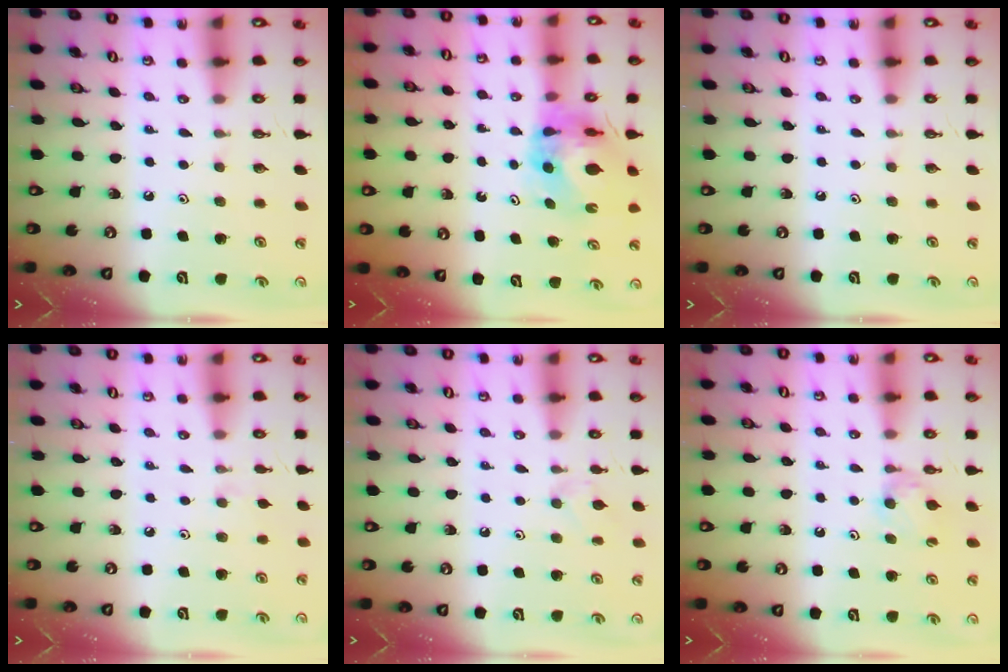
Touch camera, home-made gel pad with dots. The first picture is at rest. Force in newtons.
{"total": 9.6, "press": 9.5, "slide": 1.0}
{"total": 0.0}
{"total": 2.9, "press": 2.9, "slide": 0.4}
{"total": 6.0, "press": 6.0, "slide": 1.0}
{"total": 5.6, "press": 5.6, "slide": 0.8}